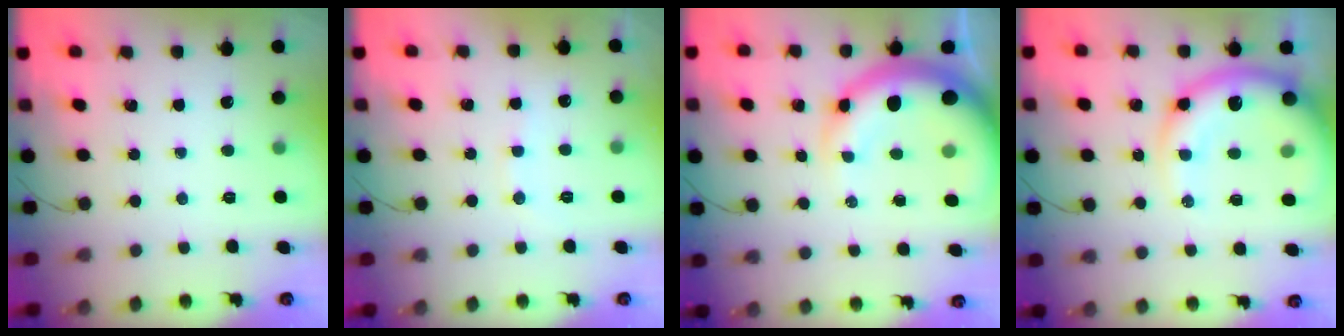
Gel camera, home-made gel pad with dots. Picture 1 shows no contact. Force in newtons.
{"total": 6.8, "press": 6.7, "slide": 1.2}
{"total": 11.4, "press": 10.9, "slide": 3.1}
{"total": 16.8, "press": 16.3, "slide": 3.9}